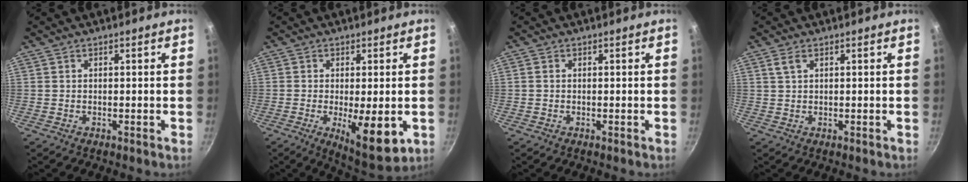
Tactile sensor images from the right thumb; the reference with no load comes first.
{"total": 10.2, "force": [-2.2, 3.3, 9.5], "torque": [-0.135, -0.010, -0.019]}
{"total": 0.6, "force": [0.0, 0.5, 0.3], "torque": [-0.004, 0.003, -0.002]}
{"total": 1.7, "force": [0.9, 0.7, 1.2], "torque": [-0.025, 0.000, 0.019]}